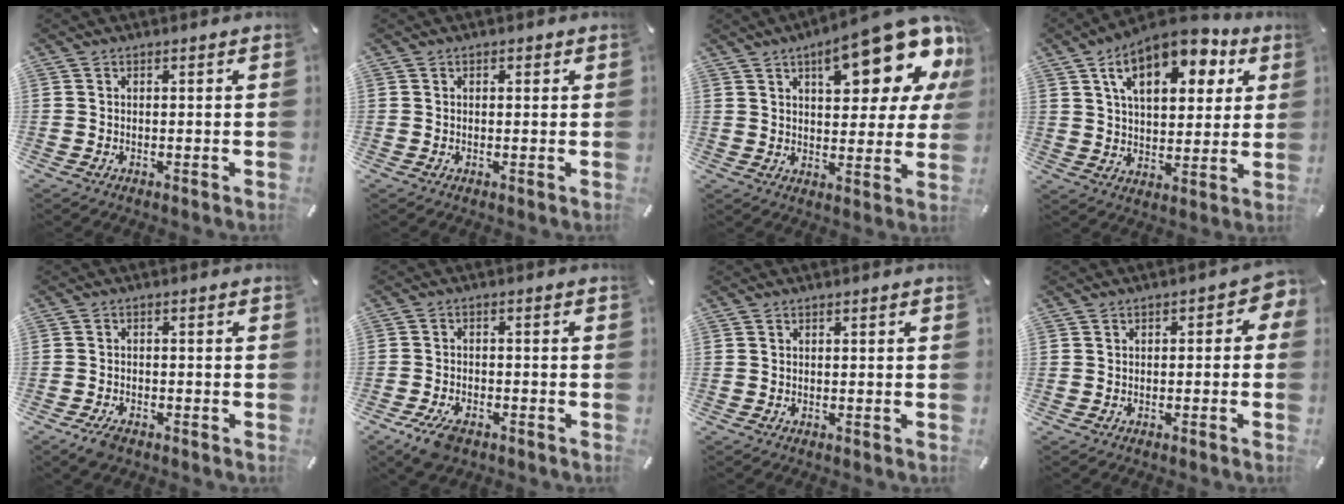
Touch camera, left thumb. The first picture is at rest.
{"total": 0.7, "force": [0.1, 0.6, 0.3], "torque": [-0.005, 0.005, 0.002]}
{"total": 21.0, "force": [11.0, 8.6, 15.7], "torque": [-0.199, -0.065, 0.175]}
{"total": 15.5, "force": [8.2, 8.6, 10.0], "torque": [-0.153, -0.027, 0.140]}
{"total": 3.4, "force": [-2.4, 1.5, 1.8], "torque": [-0.048, 0.006, -0.049]}
{"total": 5.8, "force": [-3.6, 2.8, 3.5], "torque": [-0.086, 0.010, -0.069]}
{"total": 0.0}
{"total": 3.0, "force": [-1.1, 2.0, 2.0], "torque": [-0.030, 0.013, -0.023]}